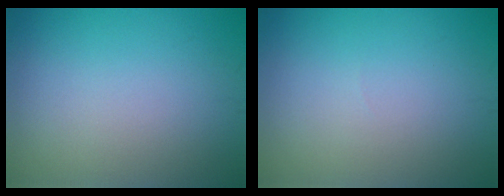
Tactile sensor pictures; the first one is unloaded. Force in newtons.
{"total": 0.0}